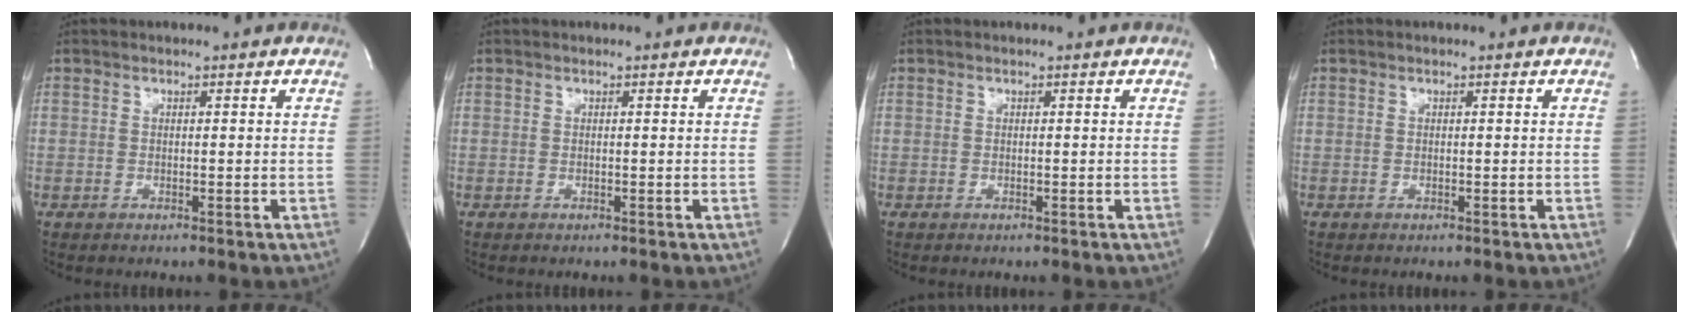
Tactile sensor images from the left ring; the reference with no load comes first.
{"total": 0.0}
{"total": 0.0}
{"total": 0.0}